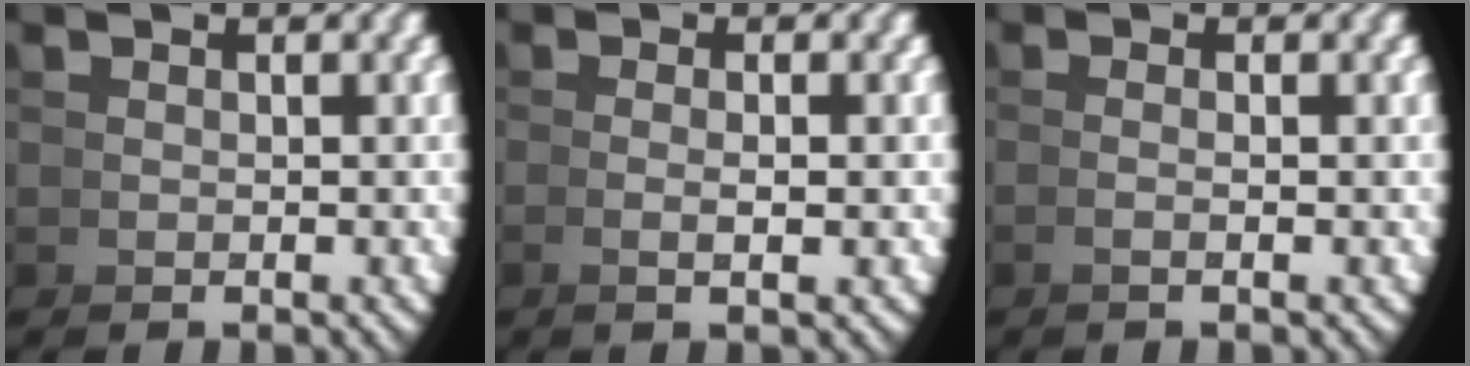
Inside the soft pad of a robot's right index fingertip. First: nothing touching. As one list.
[{"total": 1.7, "force": [-0.1, -0.7, 1.5], "torque": [-0.029, 0.002, -0.002]}, {"total": 1.4, "force": [-0.3, -1.1, 0.8], "torque": [-0.017, 0.003, -0.005]}]